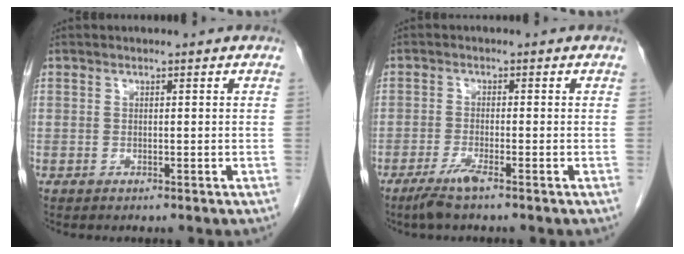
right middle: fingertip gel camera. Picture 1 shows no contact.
{"total": 3.2, "force": [-2.3, -0.3, 2.2], "torque": [-0.050, -0.009, -0.049]}